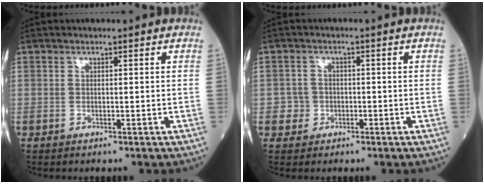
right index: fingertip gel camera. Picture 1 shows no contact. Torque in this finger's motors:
{"motor_torque": [-0.12, -0.17, 0.09, -0.01]}